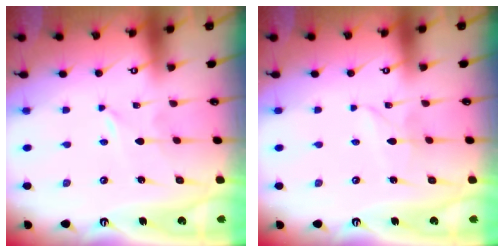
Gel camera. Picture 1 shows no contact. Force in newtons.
{"total": 2.9, "press": 2.9, "slide": 0.3}